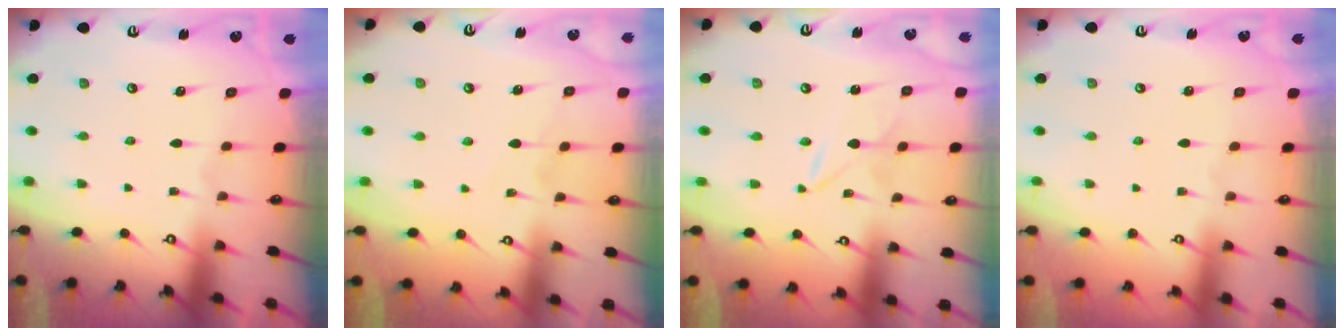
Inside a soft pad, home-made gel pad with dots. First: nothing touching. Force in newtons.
{"total": 5.2, "press": 5.2, "slide": 0.5}
{"total": 2.5, "press": 2.5, "slide": 0.4}
{"total": 0.0}